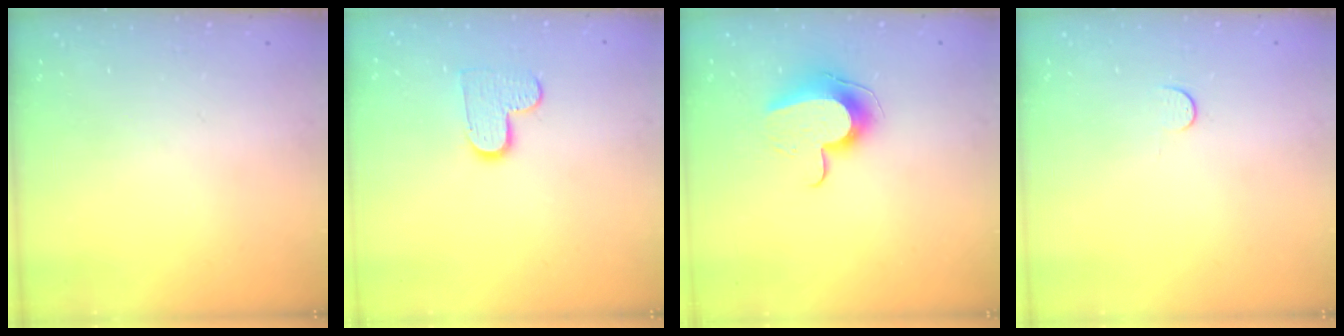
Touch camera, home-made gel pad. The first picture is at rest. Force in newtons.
{"total": 8.2, "press": 8.1, "slide": 0.2}
{"total": 10.5, "press": 10.5, "slide": 0.1}
{"total": 2.8, "press": 2.8, "slide": 0.4}